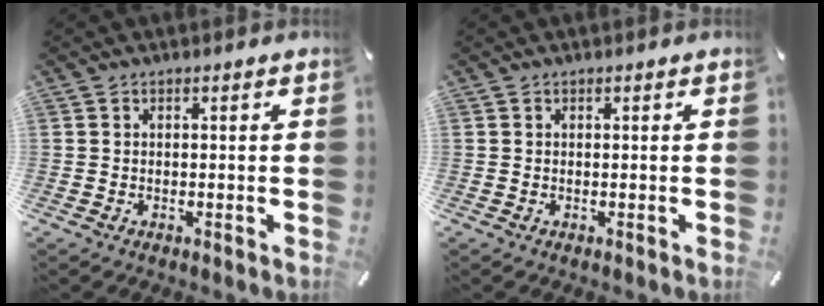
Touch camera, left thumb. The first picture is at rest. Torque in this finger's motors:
{"motor_torque": [0.00, 0.00, -0.02, -0.02, 0.00]}